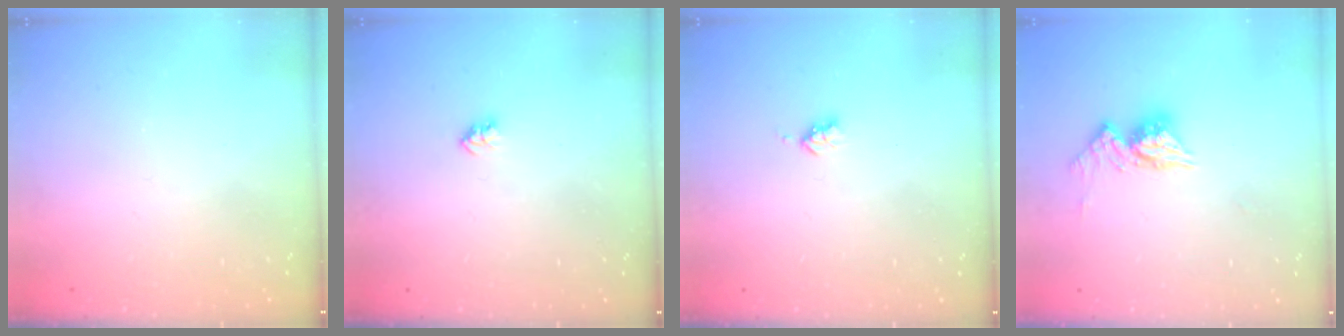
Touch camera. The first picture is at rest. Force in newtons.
{"total": 2.6, "press": 2.6, "slide": 0.4}
{"total": 2.9, "press": 2.9, "slide": 0.5}
{"total": 9.9, "press": 9.8, "slide": 0.9}